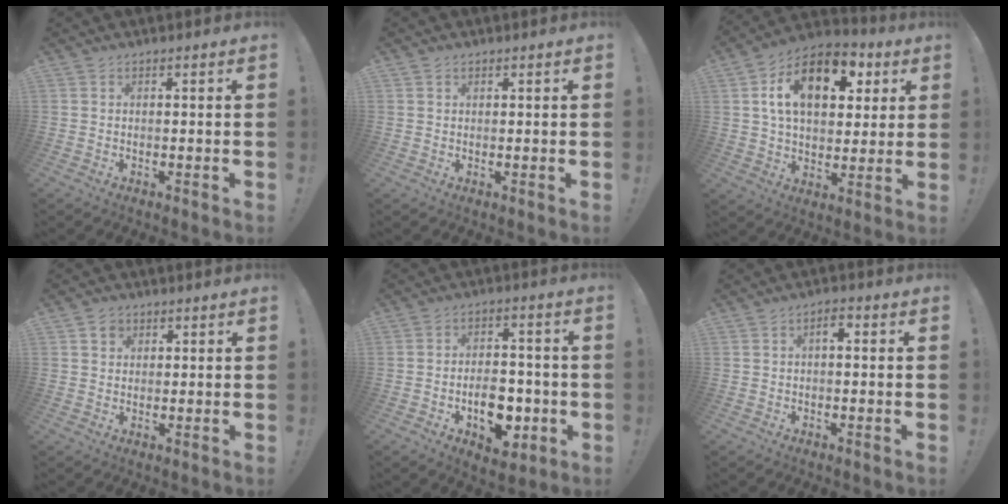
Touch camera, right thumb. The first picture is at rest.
{"total": 0.9, "force": [0.6, 0.7, 0.0], "torque": [0.007, -0.002, 0.011]}
{"total": 17.4, "force": [6.3, 10.6, 12.3], "torque": [-0.189, -0.013, 0.108]}
{"total": 2.9, "force": [1.5, 2.4, 0.6], "torque": [-0.004, -0.004, 0.027]}
{"total": 11.1, "force": [-4.0, 7.2, 7.4], "torque": [-0.099, 0.028, -0.060]}
{"total": 2.4, "force": [-0.2, 1.1, 2.1], "torque": [-0.037, 0.008, -0.007]}